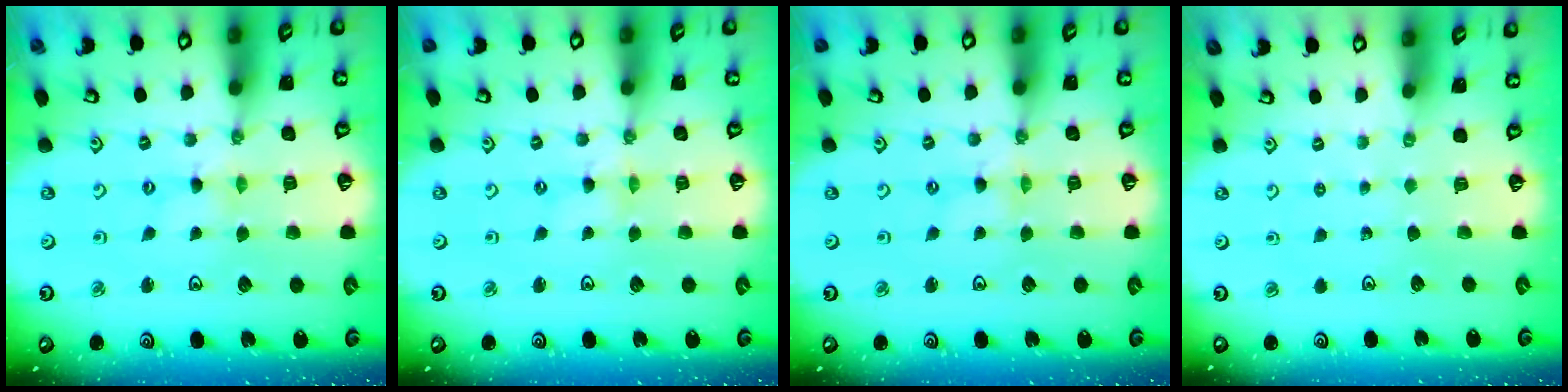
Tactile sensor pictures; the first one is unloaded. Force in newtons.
{"total": 0.0}
{"total": 0.5, "press": 0.5, "slide": 0.2}
{"total": 0.0}